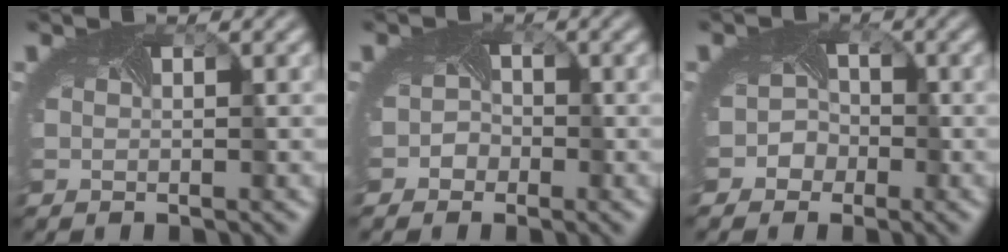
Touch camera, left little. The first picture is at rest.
{"total": 2.0, "force": [-1.2, 1.6, 0.3], "torque": [0.016, 0.004, -0.020]}
{"total": 3.4, "force": [-1.6, 2.9, 0.7], "torque": [0.015, 0.010, -0.031]}